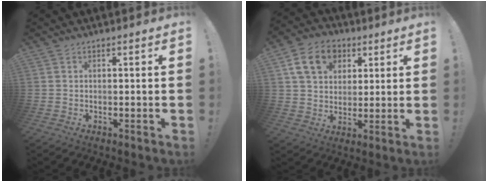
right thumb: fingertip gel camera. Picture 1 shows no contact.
{"total": 14.0, "force": [5.8, 10.7, 6.9], "torque": [-0.102, -0.015, 0.114]}